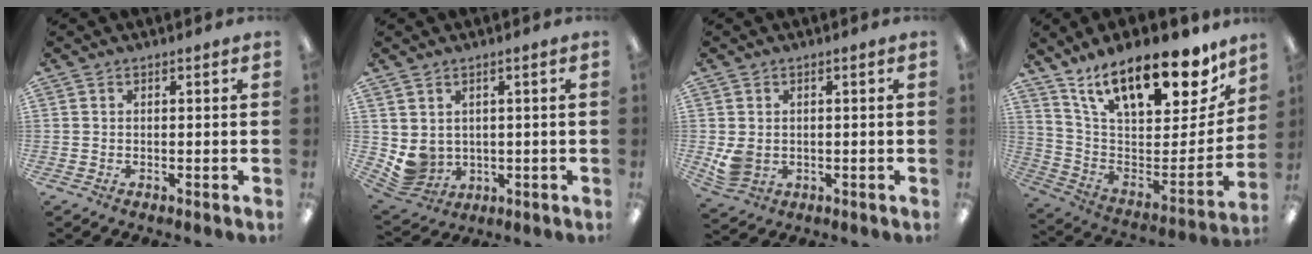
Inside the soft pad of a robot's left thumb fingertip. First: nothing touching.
{"total": 4.8, "force": [1.5, 4.3, 1.7], "torque": [-0.065, -0.013, 0.031]}
{"total": 4.4, "force": [0.1, 3.5, 2.7], "torque": [-0.046, 0.001, 0.005]}
{"total": 20.5, "force": [13.2, 8.9, 12.8], "torque": [-0.184, -0.093, 0.228]}